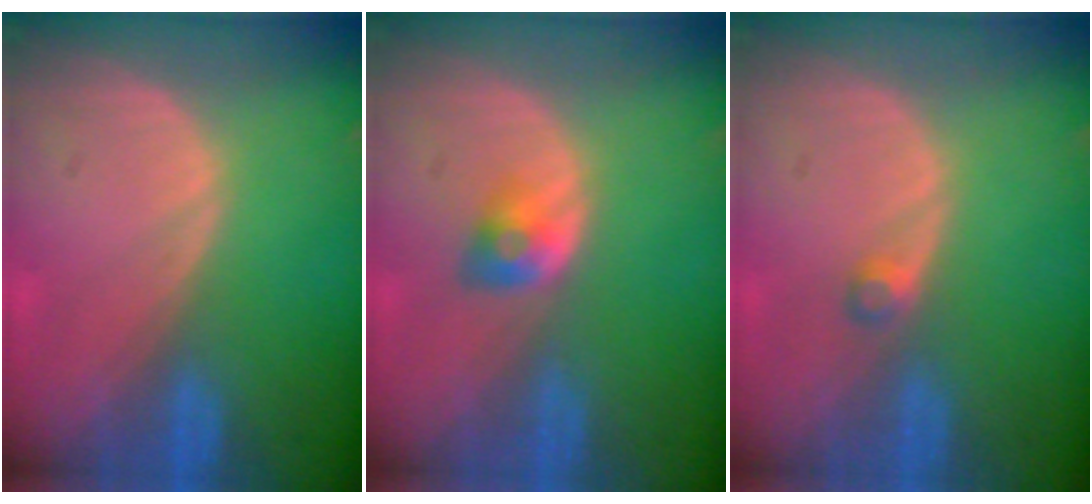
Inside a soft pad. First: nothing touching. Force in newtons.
{"total": 2.7, "press": 2.4, "slide": 1.2}
{"total": 1.5, "press": 1.2, "slide": 0.8}